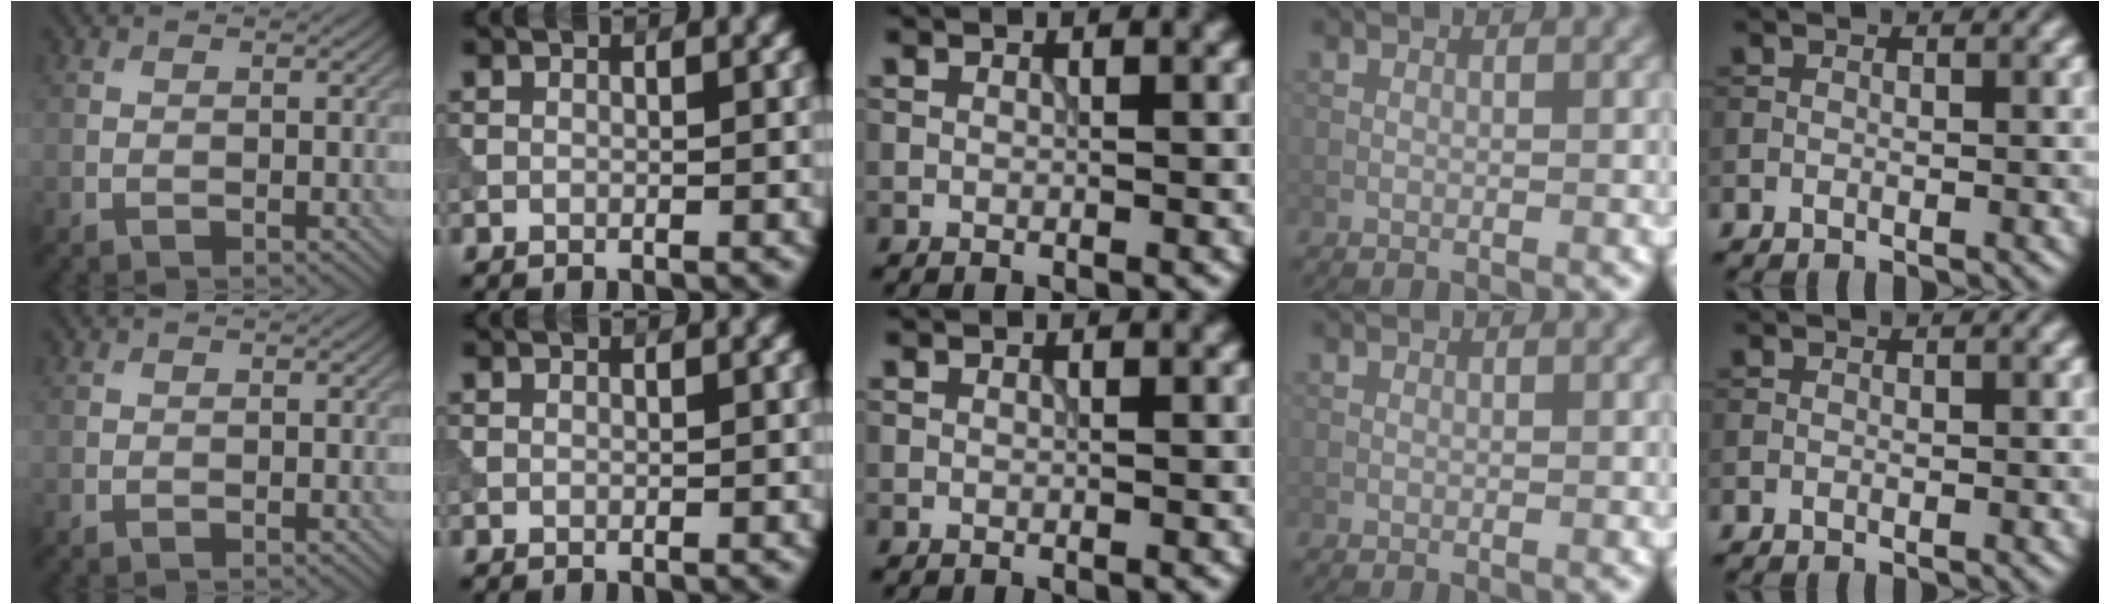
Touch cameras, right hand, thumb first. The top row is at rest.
{}